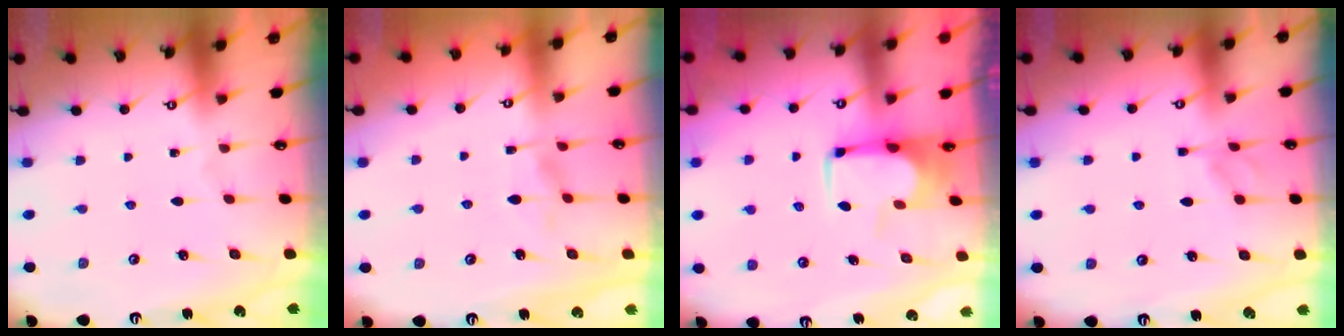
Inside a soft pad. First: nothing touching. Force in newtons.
{"total": 1.7, "press": 1.2, "slide": 1.2}
{"total": 3.7, "press": 3.7, "slide": 0.4}
{"total": 3.6, "press": 3.6, "slide": 0.4}